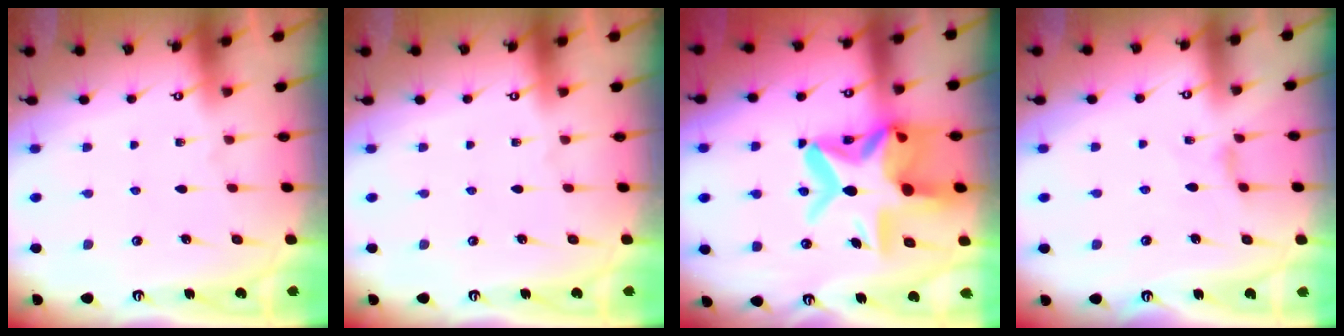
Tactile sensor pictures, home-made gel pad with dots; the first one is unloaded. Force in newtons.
{"total": 0.0}
{"total": 19.6, "press": 19.5, "slide": 1.6}
{"total": 2.3, "press": 2.2, "slide": 0.5}